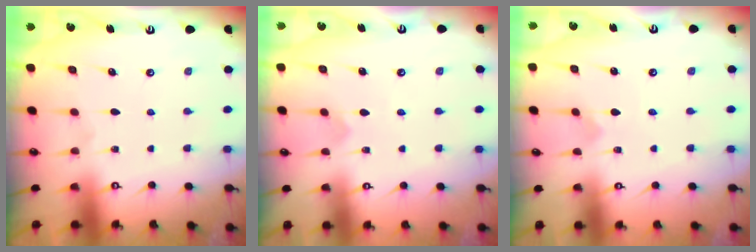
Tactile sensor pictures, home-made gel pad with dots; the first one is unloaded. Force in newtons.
{"total": 2.4, "press": 2.4, "slide": 0.2}
{"total": 0.0}